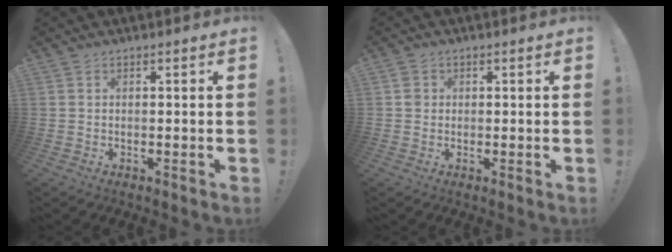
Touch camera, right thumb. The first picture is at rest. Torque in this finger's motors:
{"motor_torque": [0.37, -0.08, 0.39, -0.03, 0.03]}